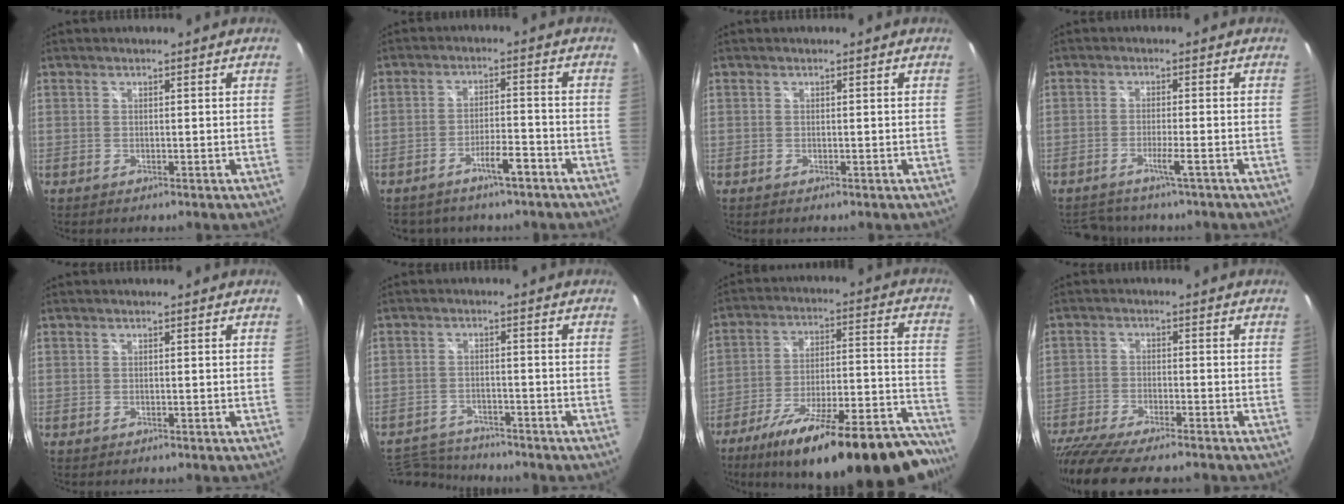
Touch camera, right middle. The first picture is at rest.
{"total": 5.2, "force": [-4.0, 1.8, 2.9], "torque": [-0.055, 0.007, -0.059]}
{"total": 0.0}
{"total": 6.3, "force": [-5.4, 1.1, 3.1], "torque": [-0.068, -0.009, -0.085]}
{"total": 0.0}
{"total": 9.8, "force": [-9.1, 2.5, 2.4], "torque": [-0.074, -0.002, -0.151]}
{"total": 30.8, "force": [-25.3, 6.7, 16.2], "torque": [-0.224, -0.023, -0.357]}
{"total": 15.7, "force": [-13.2, 2.5, 8.1], "torque": [-0.177, -0.052, -0.222]}